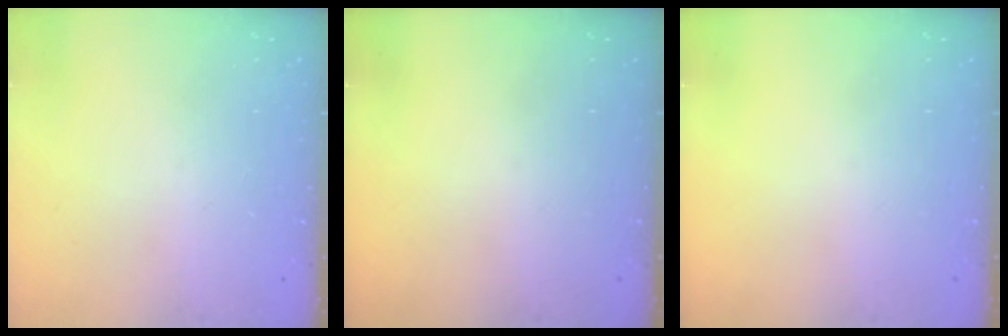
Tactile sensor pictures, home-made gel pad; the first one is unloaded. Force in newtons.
{"total": 0.0}
{"total": 0.0}